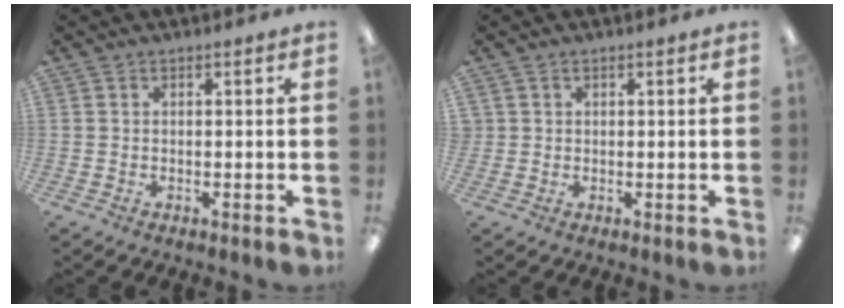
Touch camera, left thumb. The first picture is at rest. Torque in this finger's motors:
{"motor_torque": [-0.08, -0.12, 0.18, -0.07, 0.03]}